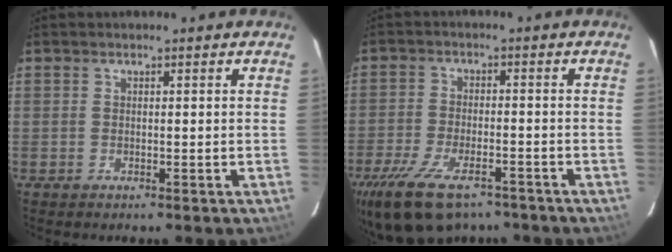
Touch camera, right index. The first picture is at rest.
{"total": 15.5, "force": [-10.7, 6.8, 8.9], "torque": [-0.197, -0.036, -0.180]}